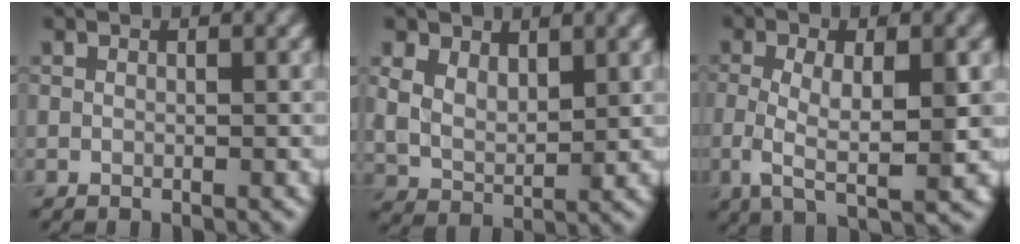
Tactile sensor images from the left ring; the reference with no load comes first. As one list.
[{"total": 4.2, "force": [2.2, 2.6, 2.5], "torque": [-0.056, -0.007, 0.045]}, {"total": 5.9, "force": [-0.4, 1.8, 5.6], "torque": [-0.102, -0.006, -0.010]}]